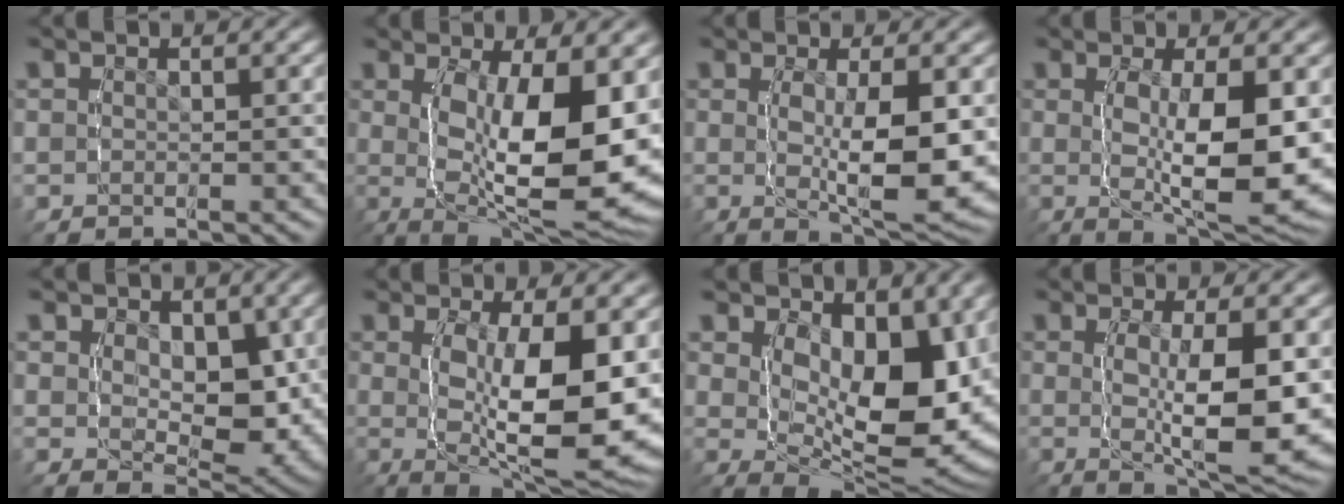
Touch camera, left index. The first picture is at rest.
{"total": 13.3, "force": [-1.6, 6.6, 11.4], "torque": [-0.194, -0.040, -0.009]}
{"total": 8.0, "force": [-0.7, 3.0, 7.3], "torque": [-0.130, -0.023, -0.001]}
{"total": 9.7, "force": [-1.0, 3.8, 8.9], "torque": [-0.153, -0.021, -0.004]}
{"total": 5.2, "force": [0.4, 3.3, 4.0], "torque": [-0.082, -0.027, 0.016]}
{"total": 12.2, "force": [-1.2, 5.4, 10.9], "torque": [-0.178, -0.029, -0.006]}
{"total": 12.2, "force": [-0.2, 6.6, 10.2], "torque": [-0.164, -0.050, 0.017]}
{"total": 8.9, "force": [-0.8, 3.2, 8.2], "torque": [-0.143, -0.020, -0.002]}